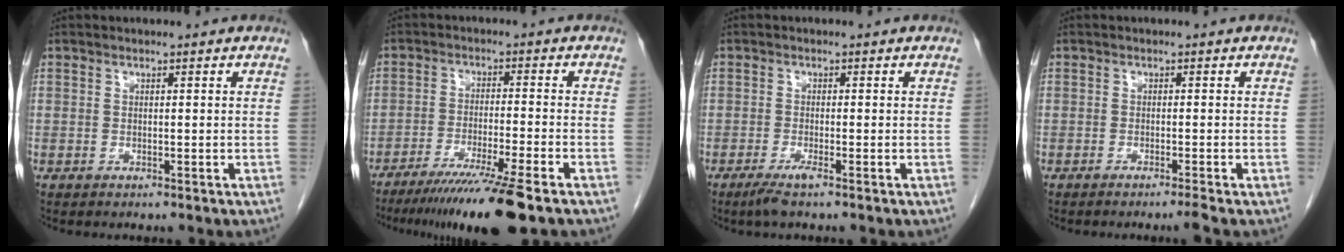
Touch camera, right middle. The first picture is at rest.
{"total": 12.6, "force": [-9.3, -1.5, 8.3], "torque": [-0.130, -0.043, -0.150]}
{"total": 2.3, "force": [-1.6, -0.2, 1.7], "torque": [-0.037, -0.007, -0.033]}
{"total": 1.6, "force": [-1.2, -0.8, 0.7], "torque": [-0.012, 0.001, -0.022]}